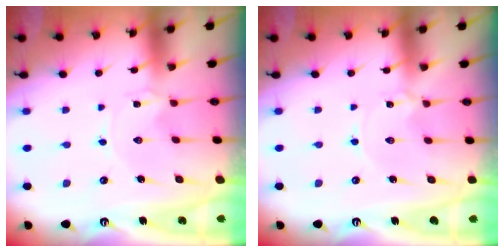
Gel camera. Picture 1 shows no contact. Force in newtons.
{"total": 0.7, "press": 0.6, "slide": 0.1}